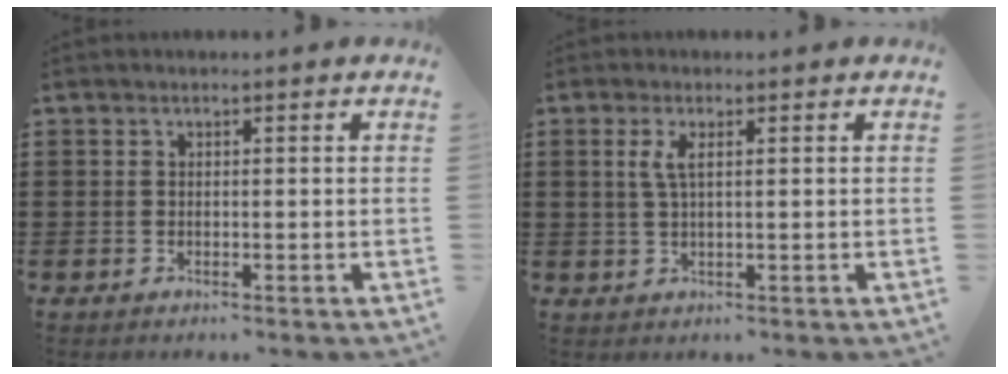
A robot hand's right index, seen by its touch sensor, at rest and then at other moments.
{"total": 2.5, "force": [0.8, 0.6, 2.3], "torque": [-0.049, 0.005, 0.011]}